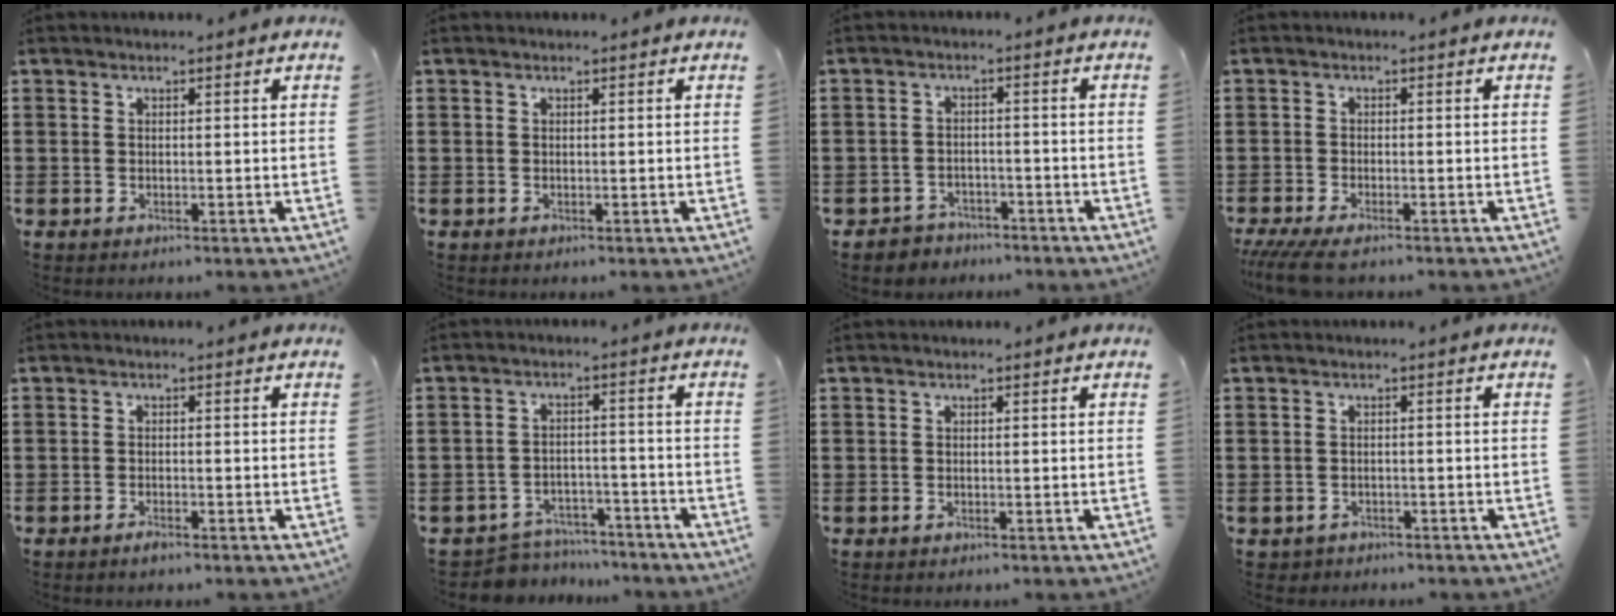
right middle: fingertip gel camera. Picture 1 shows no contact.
{"total": 0.0}
{"total": 2.5, "force": [-2.4, 0.8, -0.2], "torque": [-0.005, 0.002, -0.054]}
{"total": 3.0, "force": [-2.5, 0.3, 1.7], "torque": [-0.049, -0.015, -0.053]}
{"total": 1.1, "force": [-0.9, 0.2, 0.6], "torque": [-0.014, -0.006, -0.015]}
{"total": 4.9, "force": [-4.9, 0.8, -0.1], "torque": [-0.002, 0.012, -0.101]}
{"total": 0.0}
{"total": 1.0, "force": [-0.9, 0.4, 0.0], "torque": [-0.004, 0.001, -0.022]}